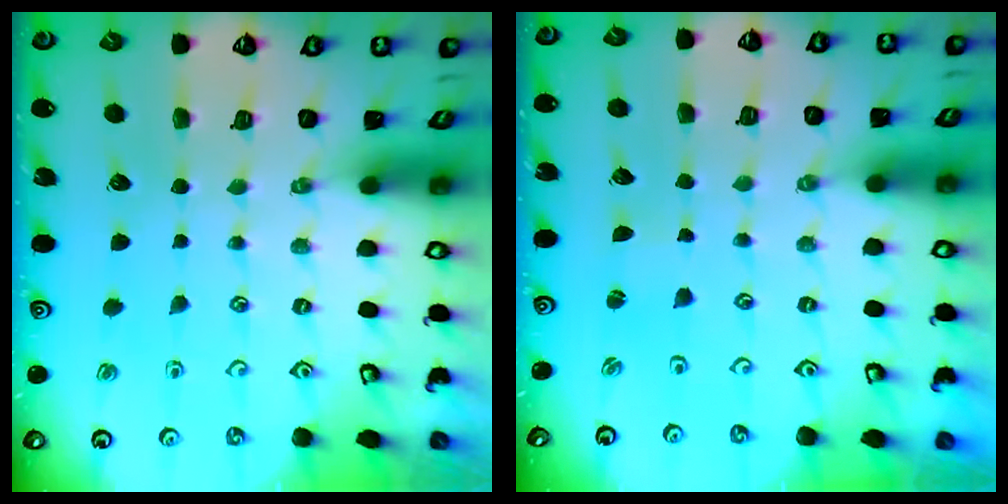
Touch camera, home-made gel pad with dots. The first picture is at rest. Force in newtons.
{"total": 1.1, "press": 1.1, "slide": 0.2}